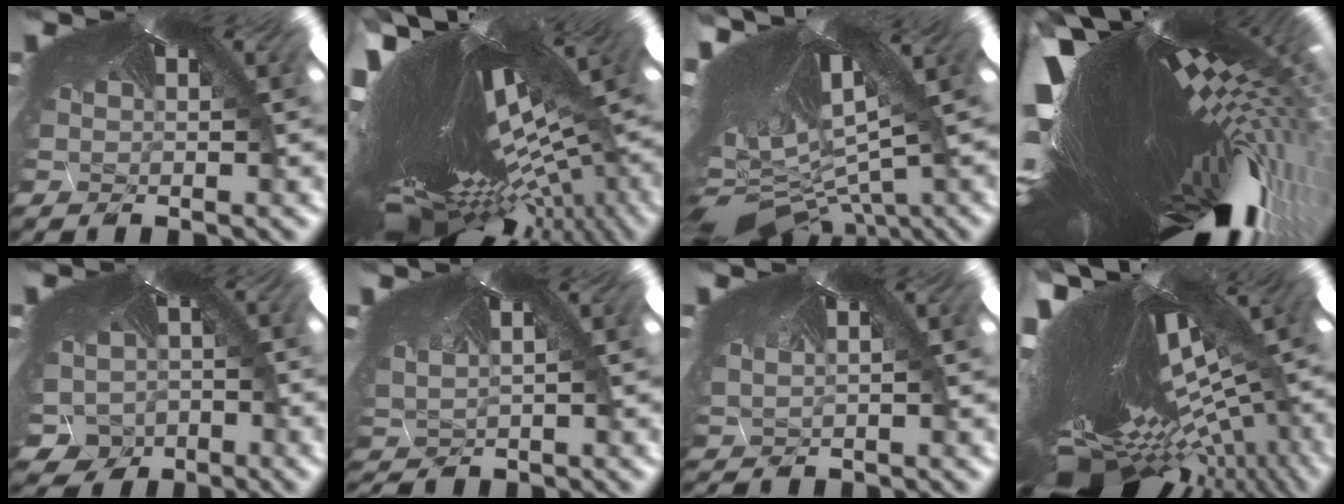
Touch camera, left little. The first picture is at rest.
{"total": 7.5, "force": [-6.6, -1.2, 3.4], "torque": [-0.066, -0.109, -0.068]}
{"total": 6.7, "force": [-6.3, -0.3, 2.3], "torque": [-0.029, -0.095, -0.083]}
{"total": 6.0, "force": [-5.0, 0.0, 3.3], "torque": [-0.085, -0.095, -0.051]}
{"total": 8.0, "force": [-7.3, 3.1, 0.7], "torque": [0.023, -0.071, -0.110]}
{"total": 2.2, "force": [-1.7, -1.3, -0.8], "torque": [-0.005, -0.023, -0.008]}
{"total": 1.8, "force": [-0.9, -1.3, -1.0], "torque": [0.004, -0.012, 0.002]}
{"total": 8.0, "force": [-7.5, -1.1, 2.6], "torque": [-0.038, -0.107, -0.088]}